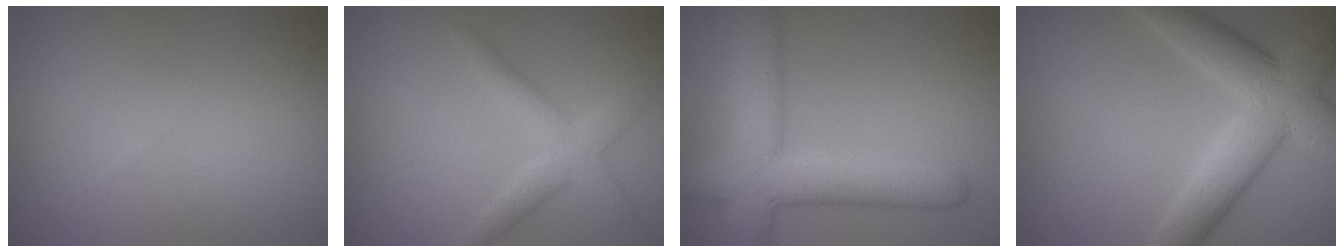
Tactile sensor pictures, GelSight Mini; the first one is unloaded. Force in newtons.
{"total": 3.1, "press": 3.1, "slide": 0.1}
{"total": 8.1, "press": 8.1, "slide": 0.7}
{"total": 7.6, "press": 7.6, "slide": 0.1}